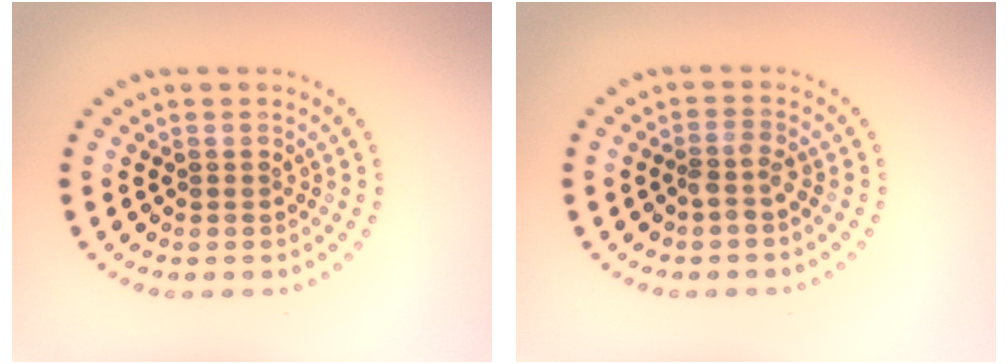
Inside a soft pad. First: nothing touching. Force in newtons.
{"total": 1.5, "press": 1.1, "slide": 0.9}